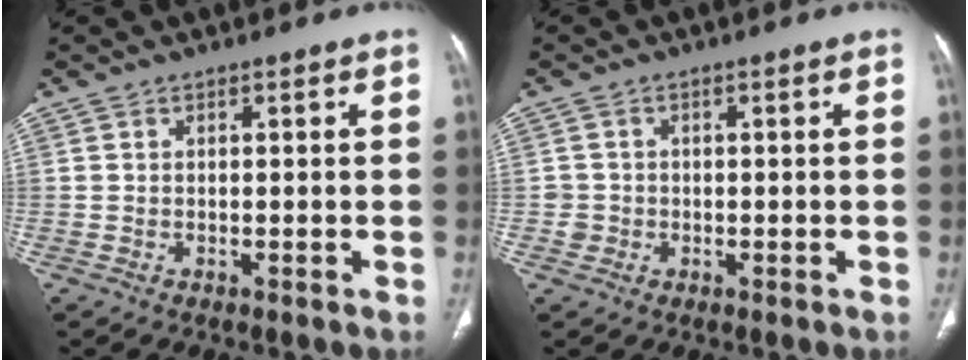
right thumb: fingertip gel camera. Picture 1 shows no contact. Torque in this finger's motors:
{"motor_torque": [0.26, 0.18, 0.12, 0.56, -0.01]}